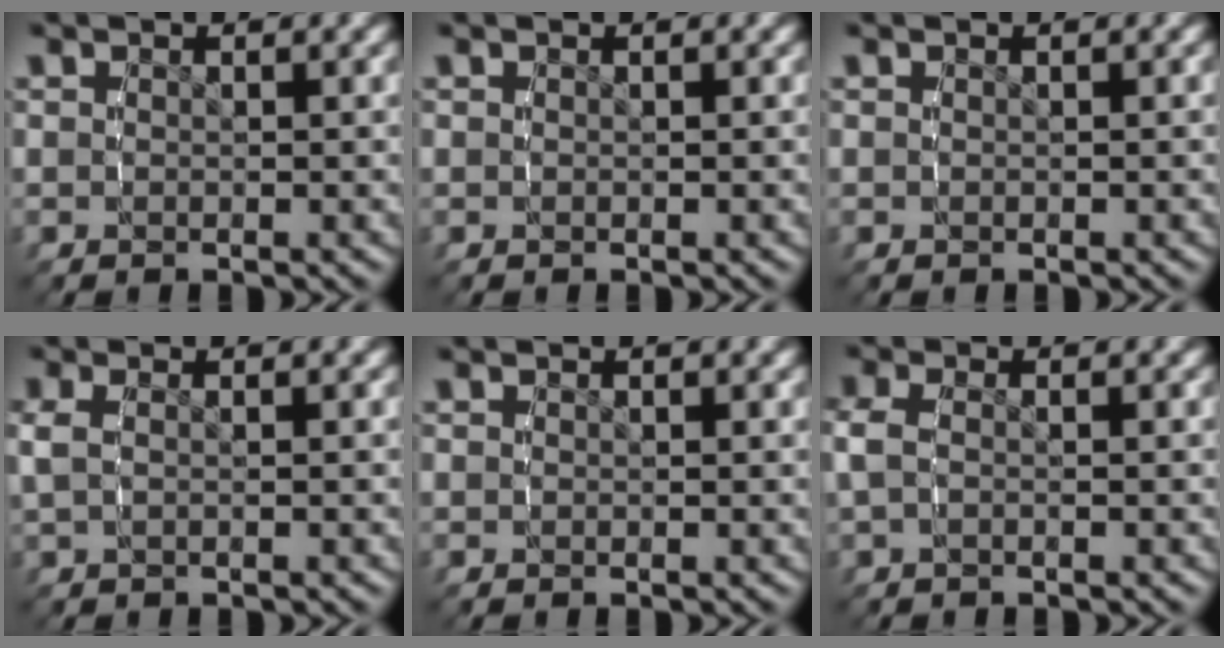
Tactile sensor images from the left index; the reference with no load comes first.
{"total": 0.0}
{"total": 0.0}
{"total": 1.4, "force": [0.1, 0.6, 1.2], "torque": [-0.039, 0.002, 0.007]}
{"total": 0.0}
{"total": 1.8, "force": [-0.2, 1.0, 1.5], "torque": [-0.049, -0.003, 0.000]}